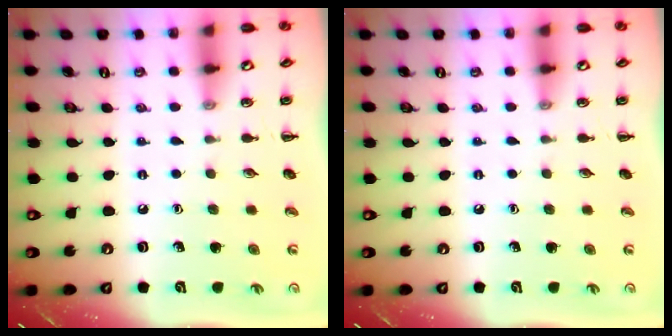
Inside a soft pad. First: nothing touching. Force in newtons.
{"total": 0.0}